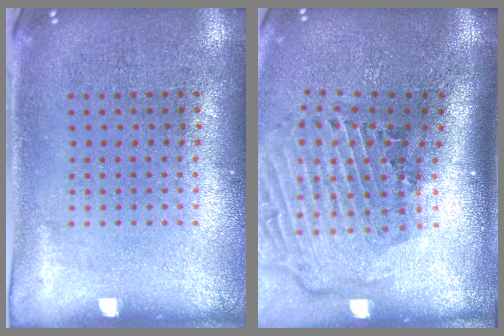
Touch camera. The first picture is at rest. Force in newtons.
{"total": 2.9, "press": 2.0, "slide": 2.1}